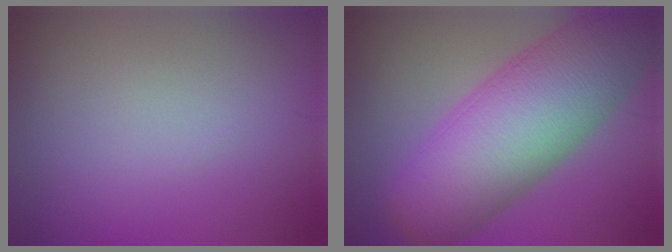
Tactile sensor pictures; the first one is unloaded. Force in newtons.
{"total": 12.5, "press": 12.5, "slide": 0.6}